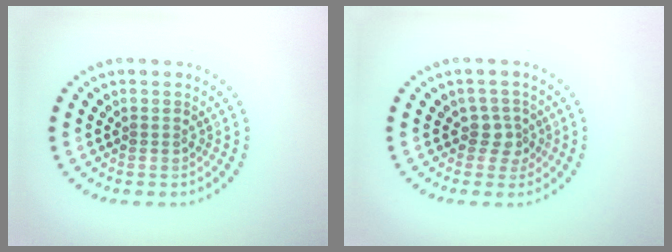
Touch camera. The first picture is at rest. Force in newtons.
{"total": 1.8, "press": 1.4, "slide": 1.0}